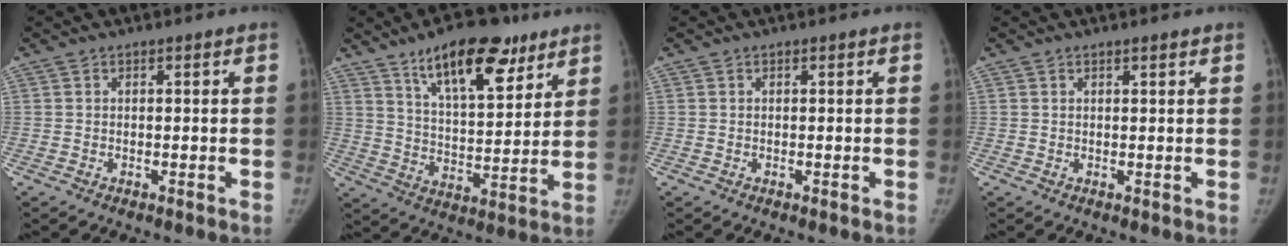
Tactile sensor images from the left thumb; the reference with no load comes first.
{"total": 17.0, "force": [10.6, 6.6, 11.6], "torque": [-0.145, -0.048, 0.174]}
{"total": 0.0}
{"total": 1.0, "force": [0.8, 0.1, 0.6], "torque": [-0.007, -0.004, 0.013]}